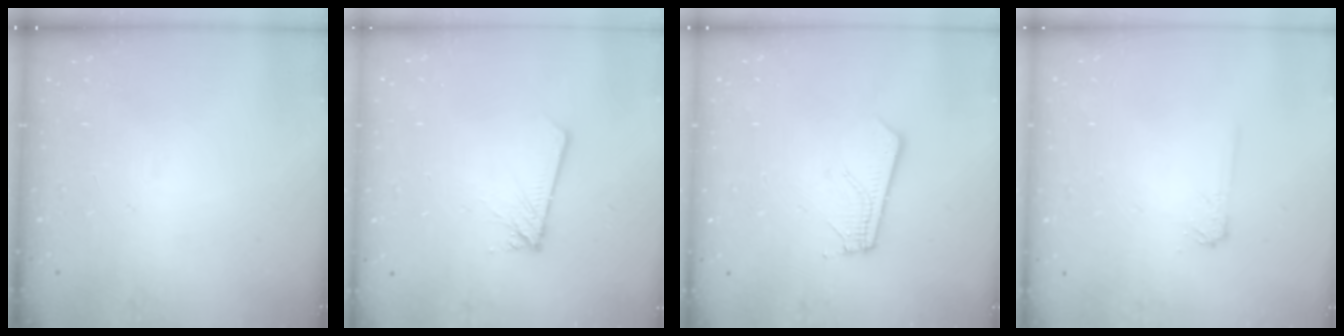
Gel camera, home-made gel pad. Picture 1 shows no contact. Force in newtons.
{"total": 1.8, "press": 1.8, "slide": 0.2}
{"total": 3.7, "press": 3.7, "slide": 0.2}
{"total": 4.3, "press": 4.2, "slide": 0.8}